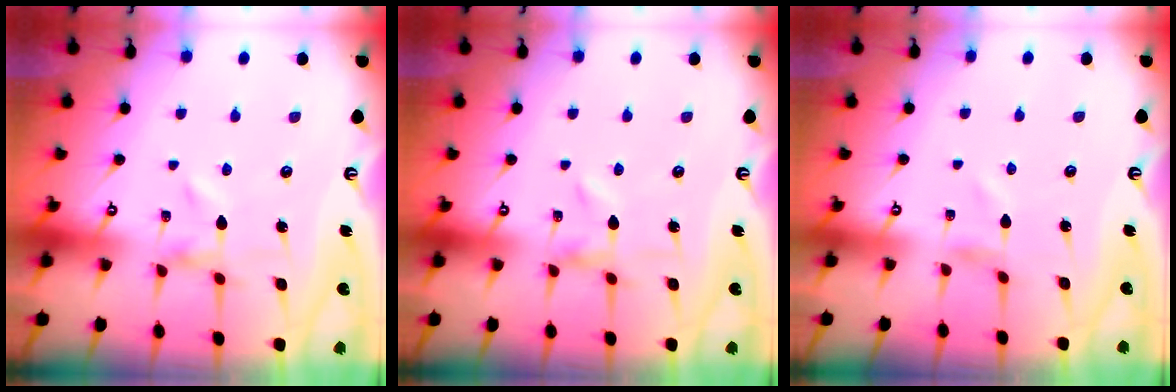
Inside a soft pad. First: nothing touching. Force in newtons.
{"total": 0.0}
{"total": 0.7, "press": 0.7, "slide": 0.2}